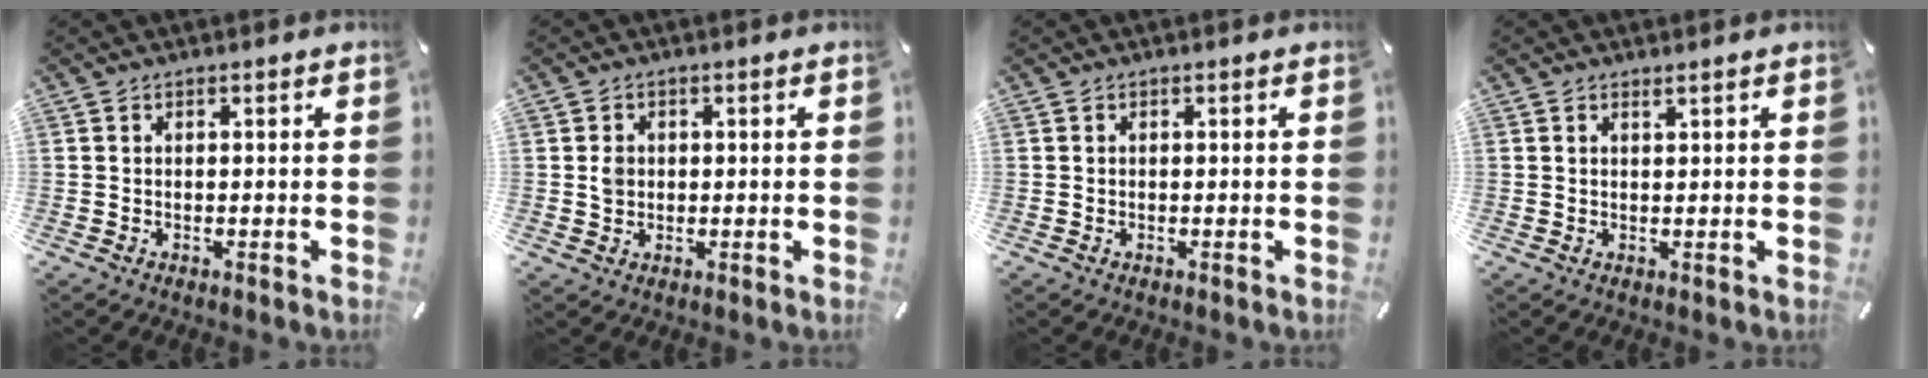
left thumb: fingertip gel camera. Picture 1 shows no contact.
{"total": 2.3, "force": [0.3, 2.1, 0.9], "torque": [-0.012, 0.003, 0.002]}
{"total": 0.0}
{"total": 0.9, "force": [0.8, 0.0, 0.3], "torque": [-0.006, -0.001, 0.016]}